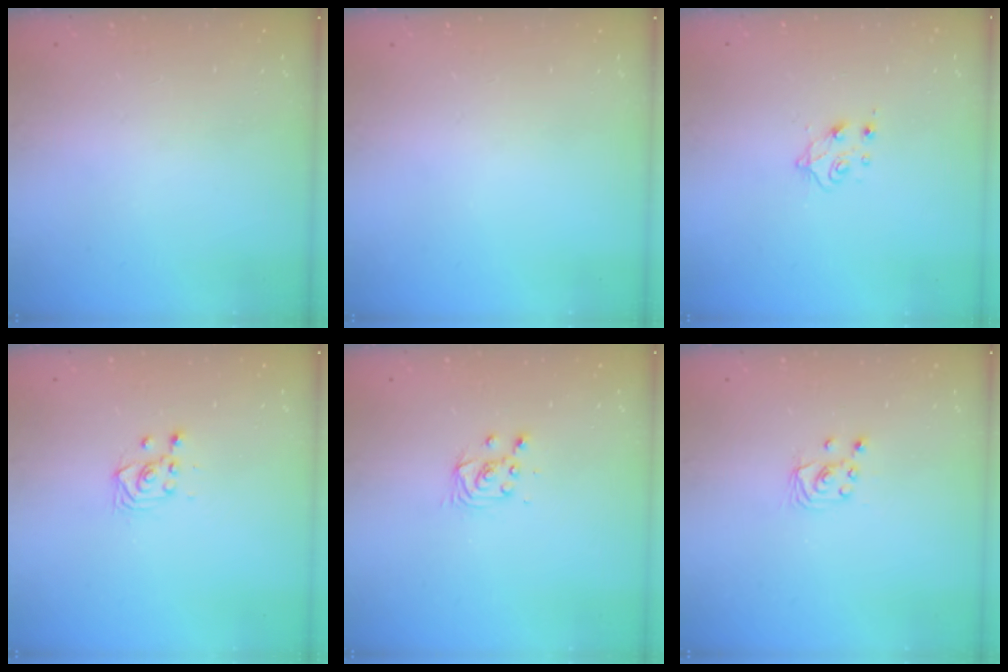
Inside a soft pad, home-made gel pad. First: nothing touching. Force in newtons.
{"total": 0.0}
{"total": 5.5, "press": 5.4, "slide": 0.6}
{"total": 2.9, "press": 2.9, "slide": 0.6}
{"total": 4.2, "press": 4.2, "slide": 0.5}
{"total": 2.4, "press": 2.4, "slide": 0.2}